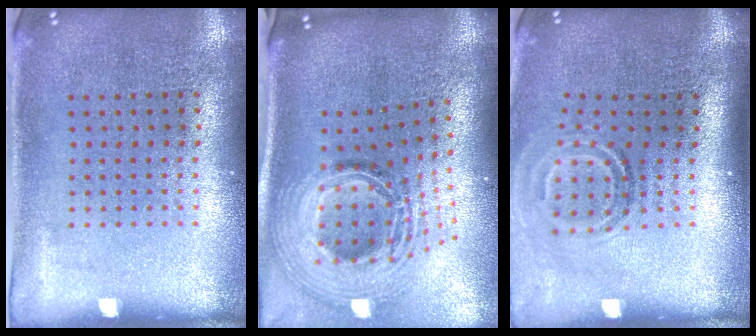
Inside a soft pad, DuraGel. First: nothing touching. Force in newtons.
{"total": 2.8, "press": 2.0, "slide": 2.0}
{"total": 1.9, "press": 1.2, "slide": 1.5}